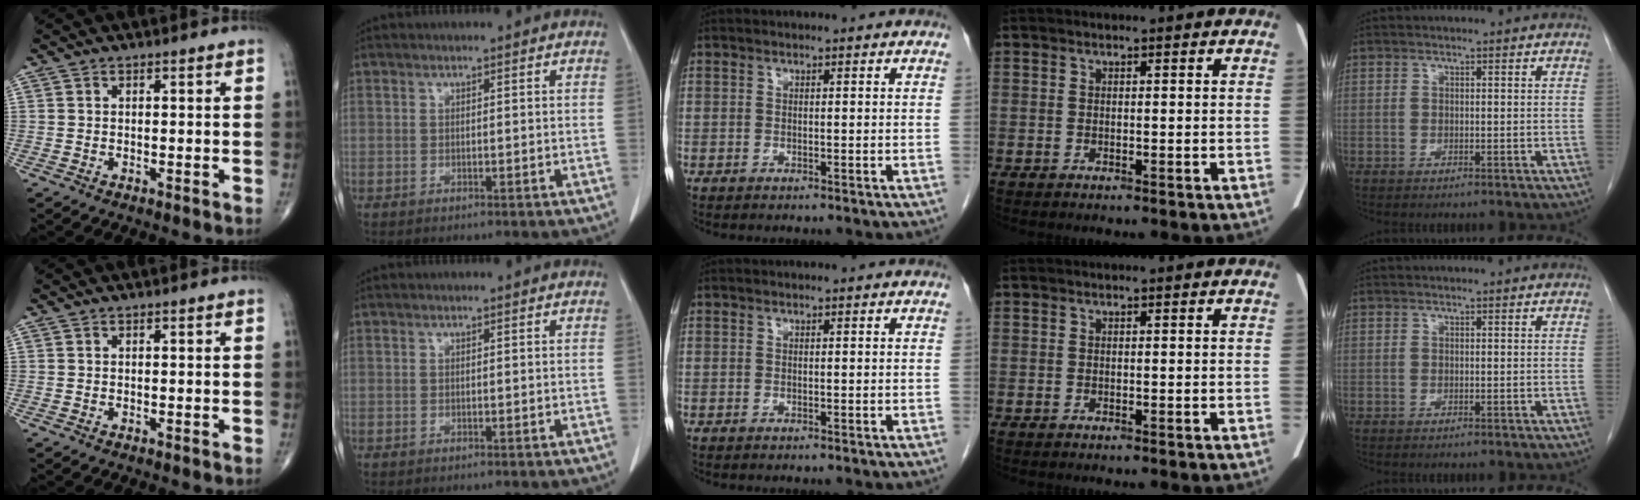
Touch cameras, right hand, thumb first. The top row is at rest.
{}